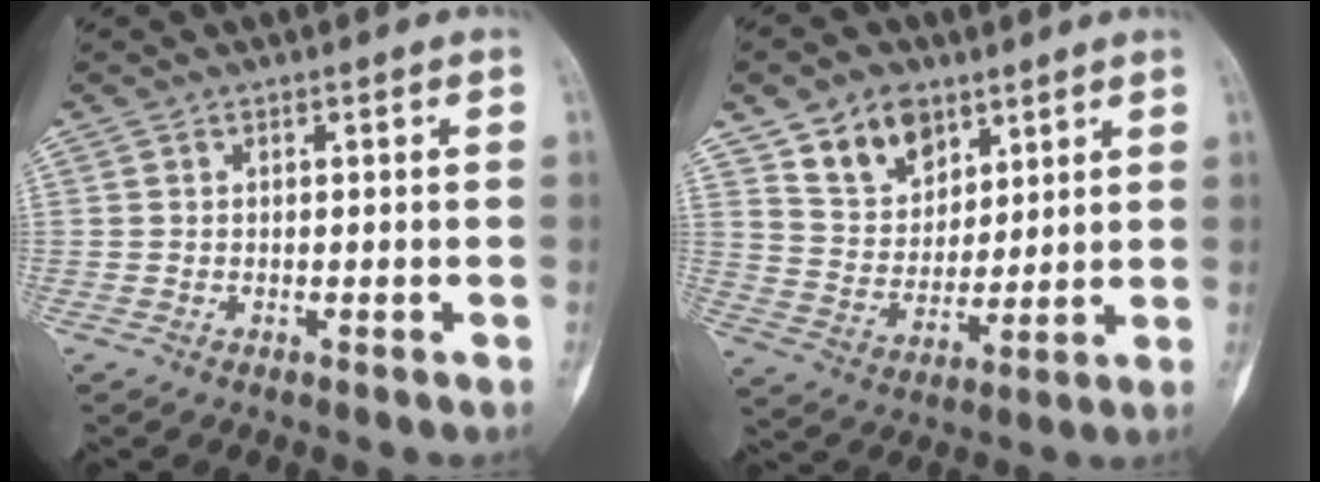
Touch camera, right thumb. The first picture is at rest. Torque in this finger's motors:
{"motor_torque": [-0.89, 1.00, -0.12, 0.31, 0.21]}